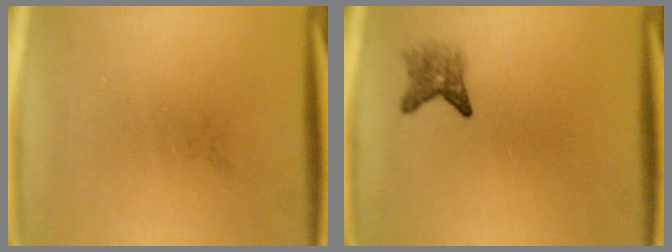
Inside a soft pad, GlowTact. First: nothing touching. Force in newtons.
{"total": 2.4}